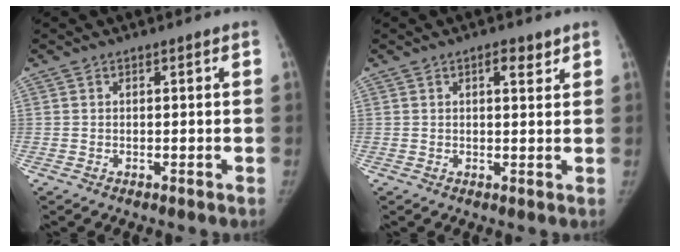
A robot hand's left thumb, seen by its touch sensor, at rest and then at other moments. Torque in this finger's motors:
{"motor_torque": [-0.27, -0.01, 0.34, -0.18, 0.03]}